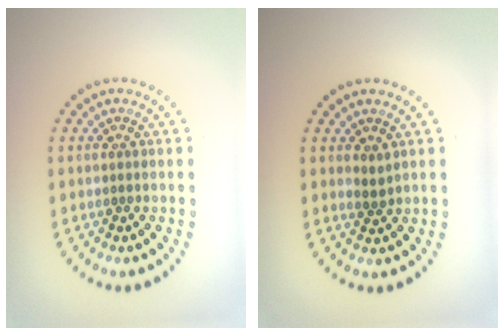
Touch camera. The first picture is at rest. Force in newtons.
{"total": 0.9, "press": 0.8, "slide": 0.4}